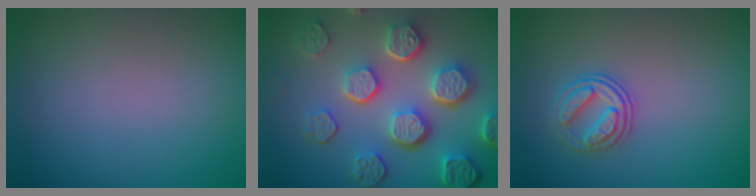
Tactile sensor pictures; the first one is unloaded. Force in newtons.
{"total": 8.4, "press": 6.1, "slide": 5.8}
{"total": 2.6, "press": 2.5, "slide": 0.7}